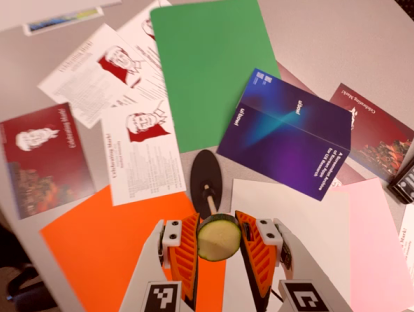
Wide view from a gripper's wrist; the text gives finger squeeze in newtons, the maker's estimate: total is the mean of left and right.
{"total": 15.2, "left": 16.5, "right": 13.9}